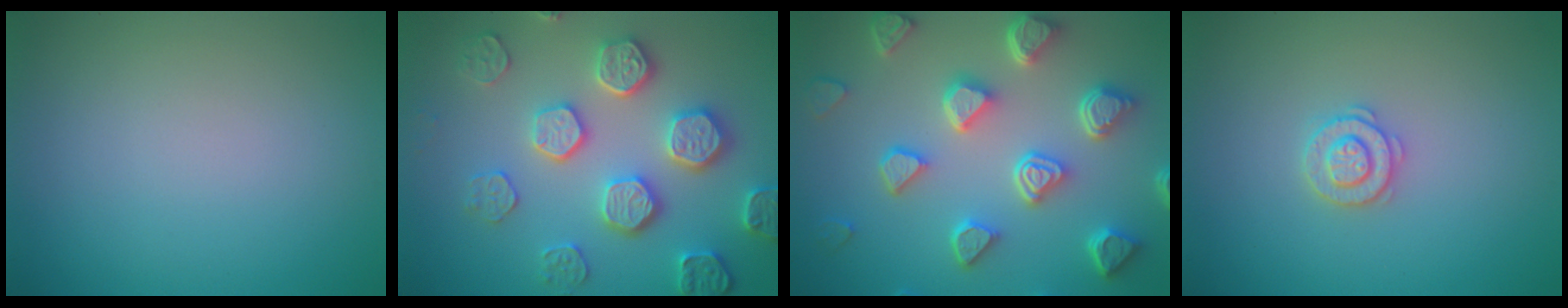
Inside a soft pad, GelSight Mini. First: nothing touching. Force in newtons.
{"total": 5.1, "press": 5.0, "slide": 1.1}
{"total": 7.1, "press": 5.6, "slide": 4.4}
{"total": 2.2, "press": 2.2, "slide": 0.3}